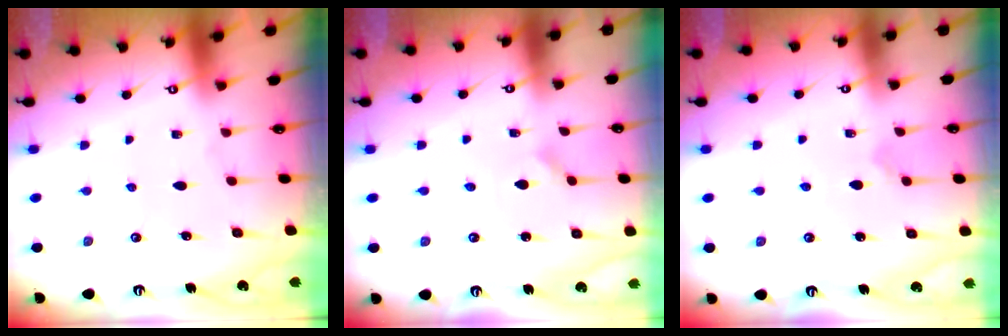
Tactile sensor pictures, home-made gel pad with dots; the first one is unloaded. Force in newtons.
{"total": 2.8, "press": 2.8, "slide": 0.2}
{"total": 2.7, "press": 2.7, "slide": 0.3}